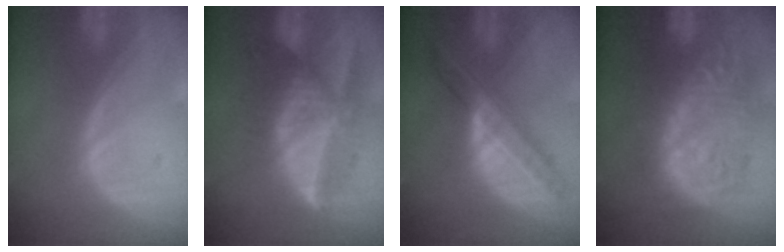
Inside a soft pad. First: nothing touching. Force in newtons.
{"total": 7.7, "press": 7.5, "slide": 1.8}
{"total": 8.2, "press": 7.0, "slide": 4.3}
{"total": 12.8, "press": 12.7, "slide": 1.2}